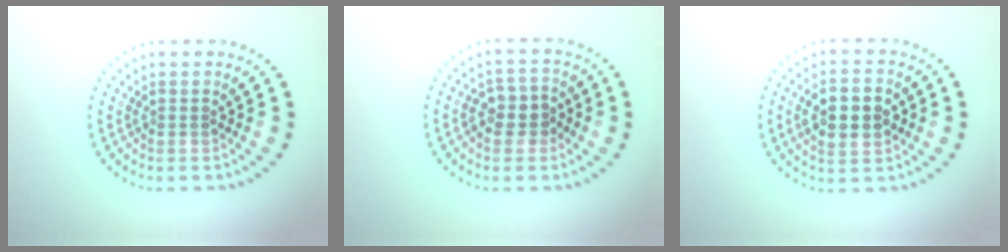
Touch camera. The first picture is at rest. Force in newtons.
{"total": 2.8, "press": 2.7, "slide": 0.9}
{"total": 5.2, "press": 5.2, "slide": 0.2}